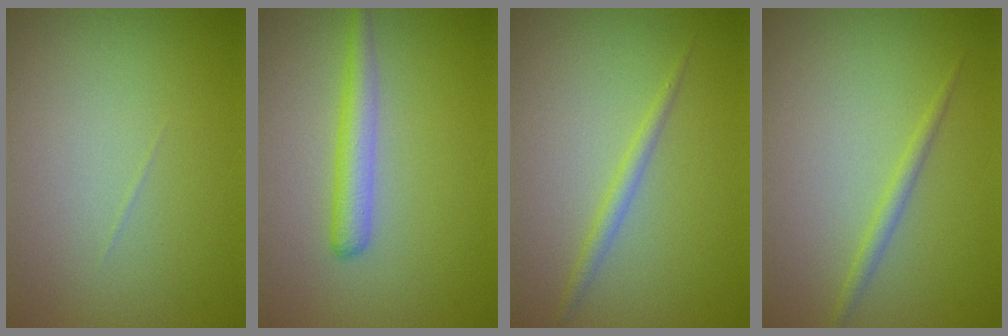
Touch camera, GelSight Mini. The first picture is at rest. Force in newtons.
{"total": 2.5, "press": 2.5, "slide": 0.1}
{"total": 1.3, "press": 1.3, "slide": 0.1}
{"total": 1.2, "press": 1.2, "slide": 0.1}